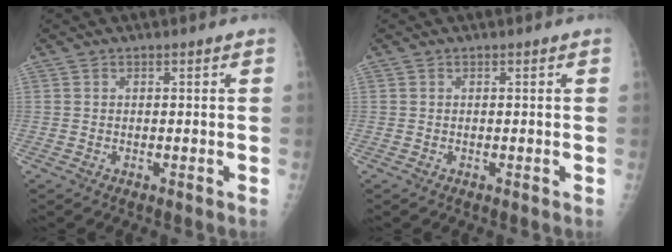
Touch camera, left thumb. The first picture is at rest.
{"total": 0.0}